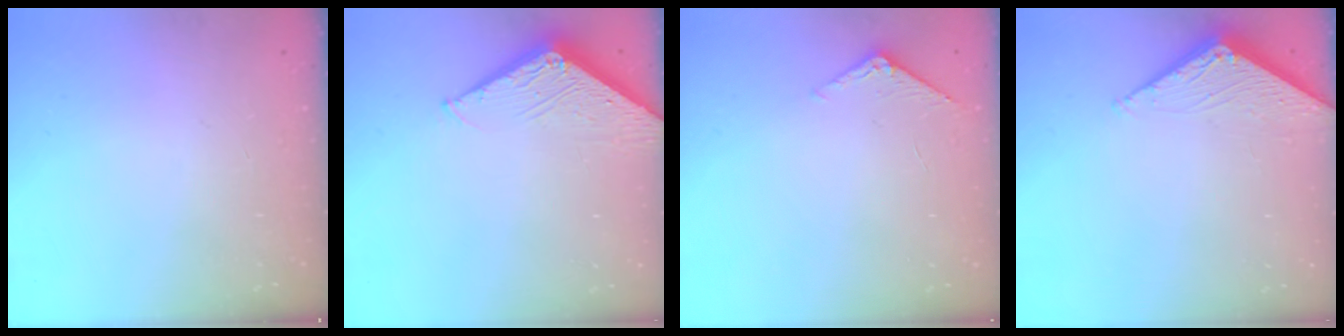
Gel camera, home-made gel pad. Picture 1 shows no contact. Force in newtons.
{"total": 6.5, "press": 6.5, "slide": 0.4}
{"total": 5.0, "press": 4.9, "slide": 0.5}
{"total": 3.1, "press": 3.1, "slide": 0.4}